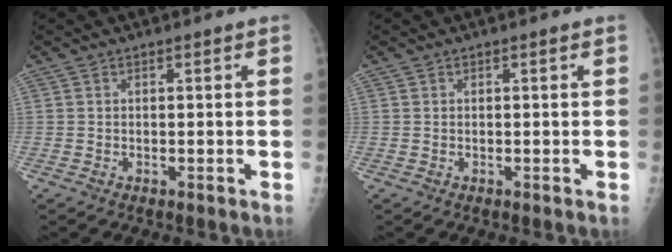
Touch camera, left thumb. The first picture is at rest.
{"total": 0.0}